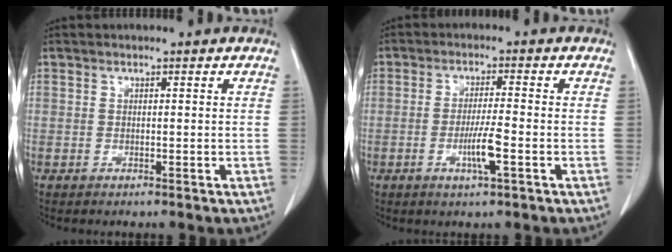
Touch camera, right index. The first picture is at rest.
{"total": 7.5, "force": [-2.4, 0.5, 7.0], "torque": [-0.131, -0.007, -0.042]}